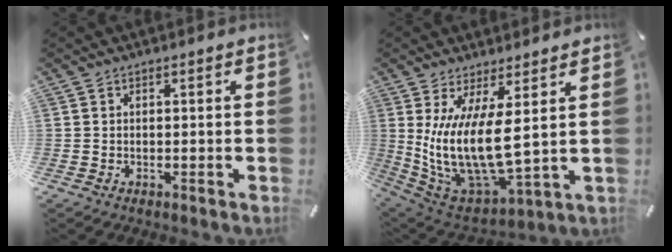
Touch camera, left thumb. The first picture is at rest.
{"total": 15.2, "force": [3.3, 6.1, 13.5], "torque": [-0.307, -0.047, 0.065]}